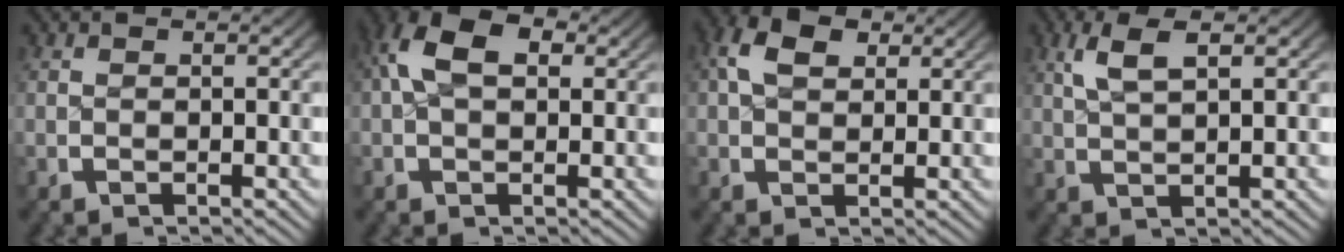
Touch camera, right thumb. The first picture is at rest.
{"total": 5.4, "force": [1.8, 3.2, 4.0], "torque": [-0.081, 0.004, 0.030]}
{"total": 4.2, "force": [2.1, 2.4, 2.7], "torque": [-0.047, 0.002, 0.039]}
{"total": 3.3, "force": [2.0, 0.7, 2.6], "torque": [-0.051, 0.009, 0.045]}